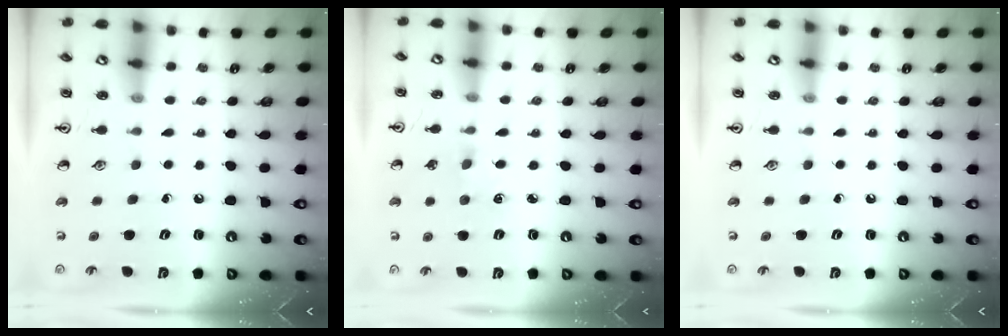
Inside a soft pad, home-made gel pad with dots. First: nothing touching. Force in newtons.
{"total": 1.7, "press": 1.6, "slide": 0.3}
{"total": 0.0}